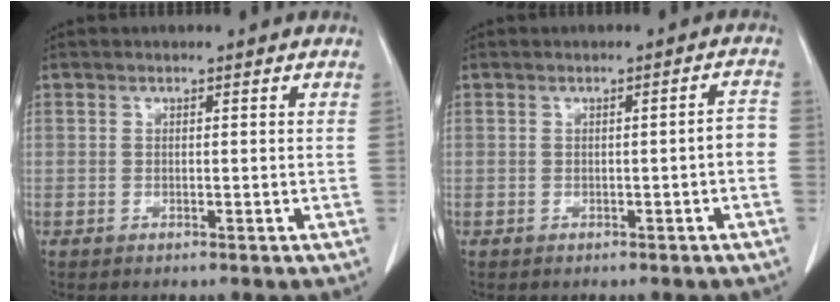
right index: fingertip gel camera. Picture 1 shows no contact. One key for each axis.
{"total": 2.3, "fx": -0.7, "fy": 0.2, "fz": 2.2, "tx": -0.025, "ty": 0.005, "tz": -0.012}